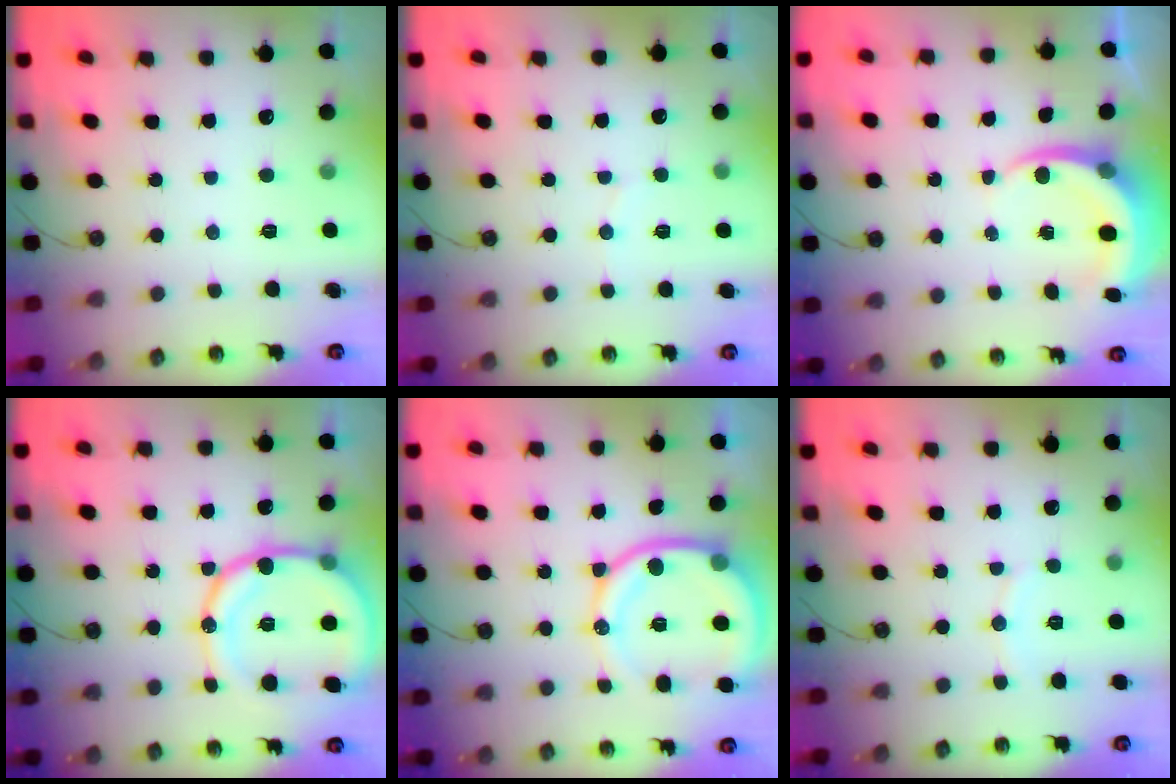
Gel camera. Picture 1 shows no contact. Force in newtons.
{"total": 4.1, "press": 3.8, "slide": 1.7}
{"total": 5.4, "press": 5.4, "slide": 0.3}
{"total": 18.8, "press": 18.5, "slide": 3.4}
{"total": 15.9, "press": 15.8, "slide": 1.7}
{"total": 4.1, "press": 4.1, "slide": 0.5}